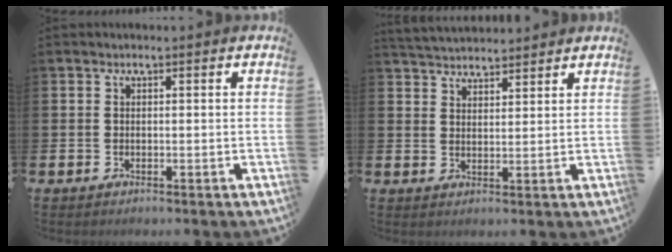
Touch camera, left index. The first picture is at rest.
{"total": 3.9, "force": [3.9, 0.7, -0.1], "torque": [-0.014, -0.016, 0.072]}